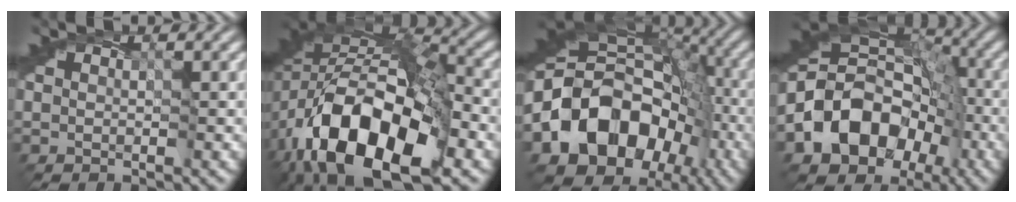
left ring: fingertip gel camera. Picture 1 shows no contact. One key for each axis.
{"total": 16.6, "fx": -6.2, "fy": 9.6, "fz": 12.0, "tx": -0.221, "ty": -0.011, "tz": -0.111}
{"total": 16.4, "fx": -5.0, "fy": 12.4, "fz": 9.4, "tx": -0.165, "ty": 0.002, "tz": -0.099}
{"total": 12.6, "fx": -4.4, "fy": 9.7, "fz": 6.8, "tx": -0.128, "ty": 0.010, "tz": -0.090}